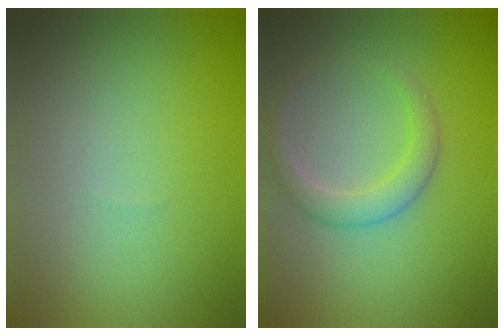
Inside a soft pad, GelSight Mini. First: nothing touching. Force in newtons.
{"total": 2.4, "press": 2.4, "slide": 0.2}